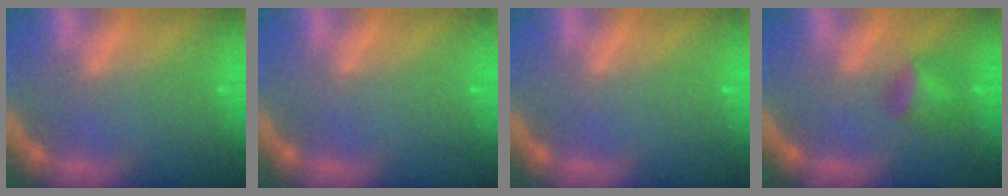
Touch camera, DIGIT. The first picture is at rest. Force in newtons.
{"total": 0.0}
{"total": 0.0}
{"total": 2.9}